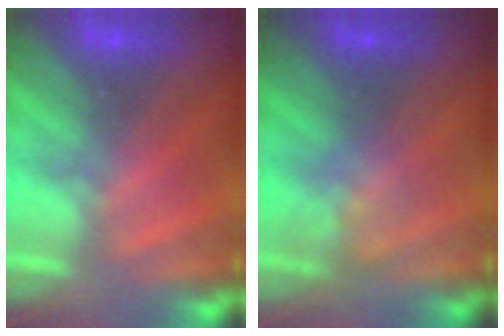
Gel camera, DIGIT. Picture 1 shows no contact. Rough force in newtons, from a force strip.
{"total": 2.5}